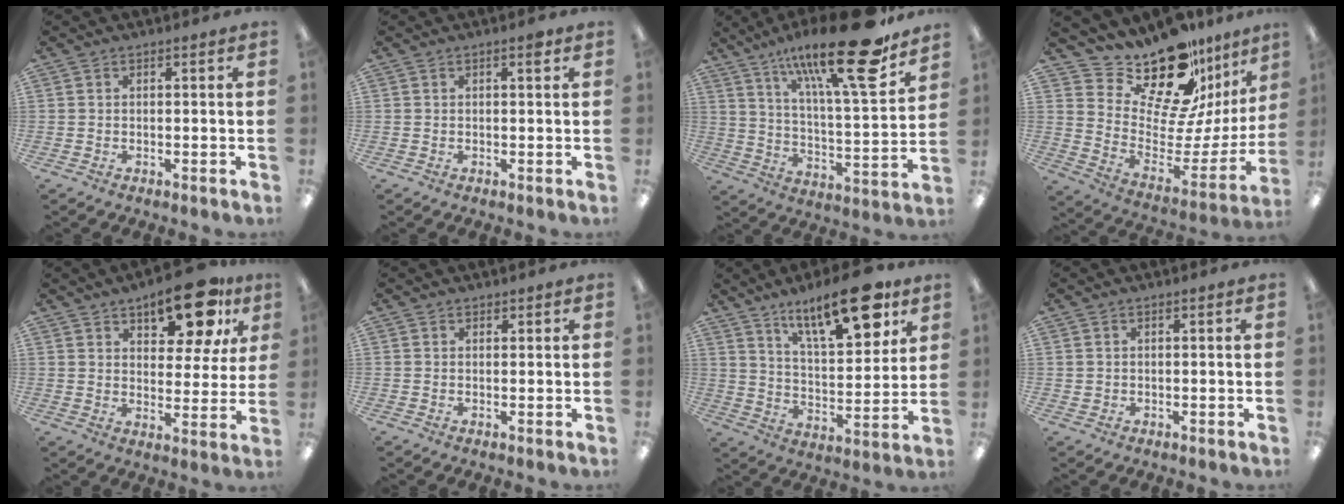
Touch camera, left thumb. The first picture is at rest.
{"total": 1.5, "force": [0.8, 0.4, 1.2], "torque": [-0.011, -0.004, 0.009]}
{"total": 24.3, "force": [16.5, 5.4, 17.0], "torque": [-0.271, -0.100, 0.260]}
{"total": 20.7, "force": [18.1, 7.0, 7.3], "torque": [-0.116, -0.169, 0.312]}
{"total": 15.4, "force": [10.4, 6.6, 9.2], "torque": [-0.118, -0.056, 0.172]}
{"total": 1.1, "force": [0.9, 0.6, 0.0], "torque": [0.008, -0.003, 0.016]}
{"total": 19.5, "force": [13.1, 6.8, 12.7], "torque": [-0.181, -0.072, 0.209]}
{"total": 0.8, "force": [0.5, 0.6, -0.1], "torque": [0.001, 0.002, 0.009]}